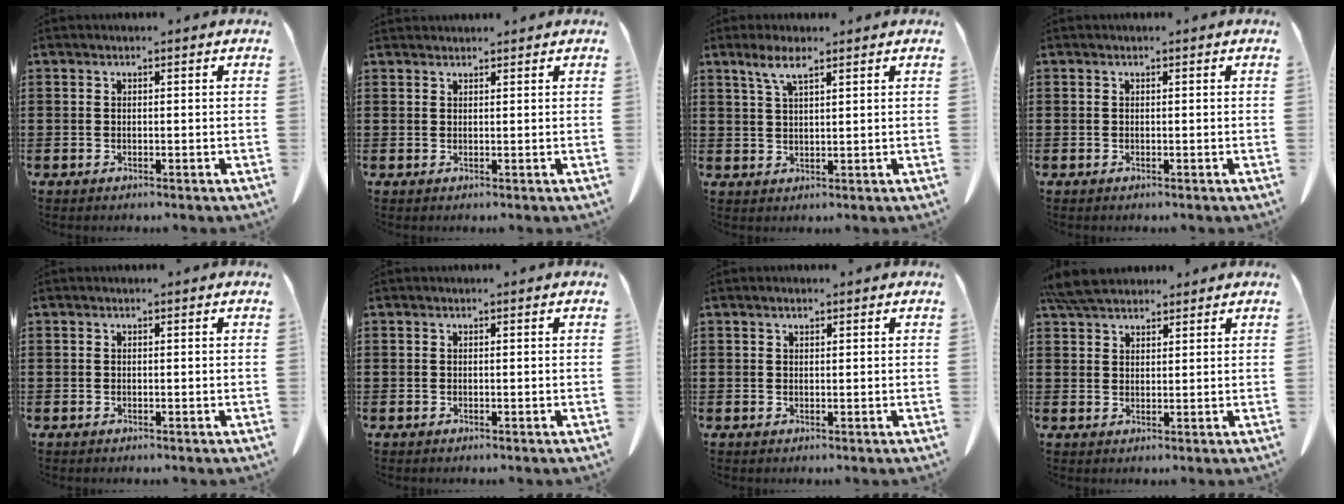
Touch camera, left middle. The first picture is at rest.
{"total": 1.0, "force": [1.0, 0.1, 0.0], "torque": [-0.003, -0.001, 0.020]}
{"total": 4.2, "force": [2.7, 0.8, 3.1], "torque": [-0.067, 0.003, 0.047]}
{"total": 0.0}
{"total": 0.0}
{"total": 0.0}
{"total": 0.8, "force": [0.5, 0.3, 0.5], "torque": [-0.012, 0.002, 0.010]}
{"total": 5.4, "force": [4.7, 1.6, 2.1], "torque": [-0.053, -0.004, 0.091]}